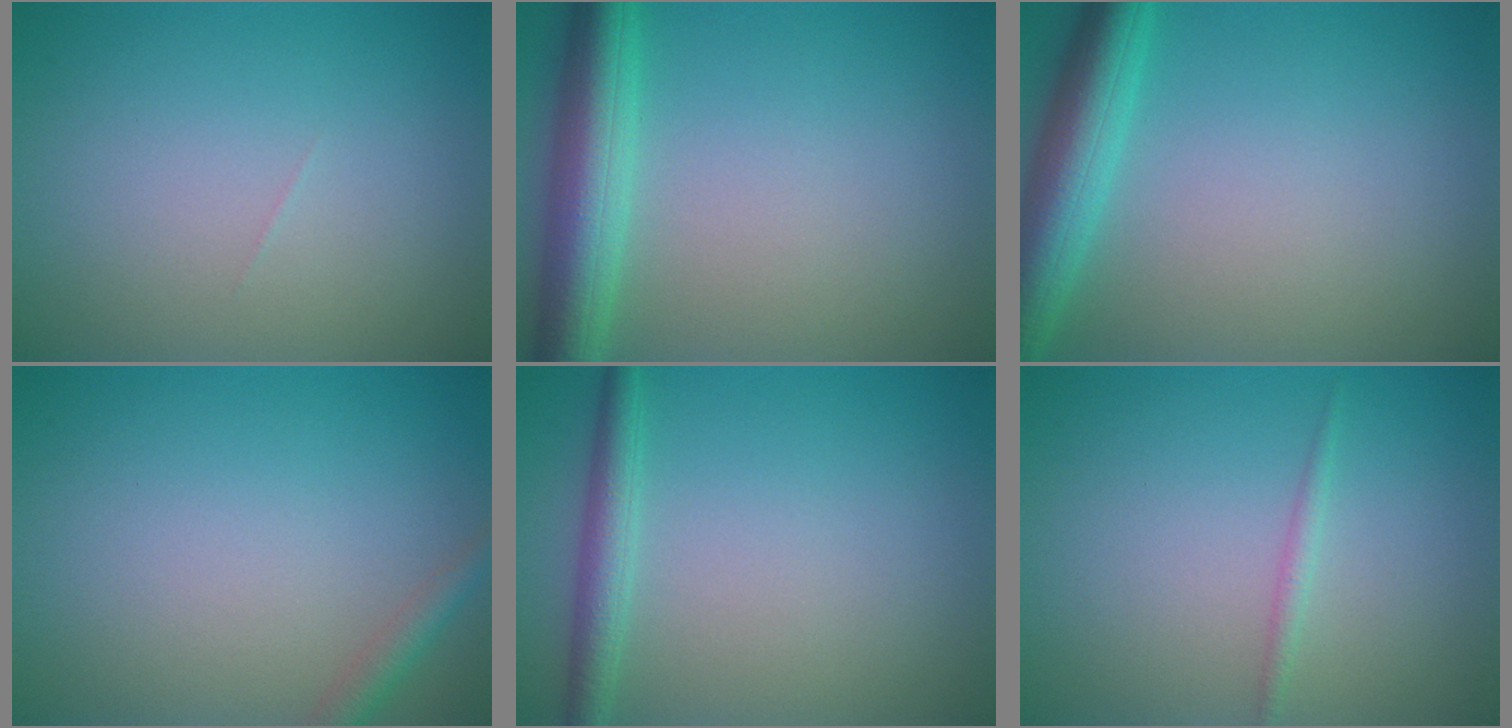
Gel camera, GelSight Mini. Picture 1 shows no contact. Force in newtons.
{"total": 5.8, "press": 5.8, "slide": 0.2}
{"total": 5.6, "press": 5.6, "slide": 0.3}
{"total": 1.6, "press": 1.6, "slide": 0.1}
{"total": 2.4, "press": 2.4, "slide": 0.0}
{"total": 0.9, "press": 0.9, "slide": 0.0}